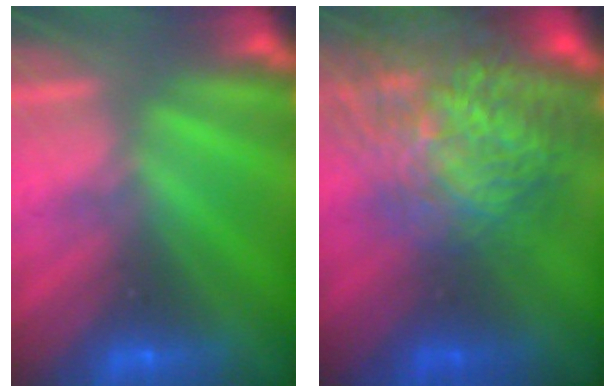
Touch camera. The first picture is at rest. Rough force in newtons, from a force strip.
{"total": 7.2}